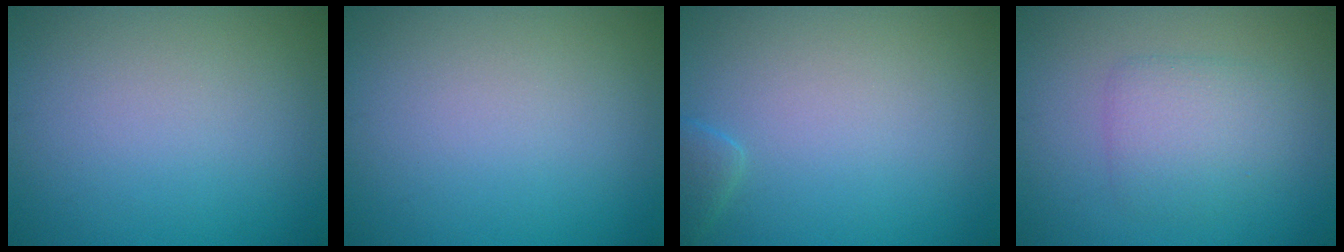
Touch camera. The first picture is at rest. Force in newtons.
{"total": 0.0}
{"total": 1.3, "press": 1.3, "slide": 0.1}
{"total": 3.0, "press": 3.0, "slide": 0.0}